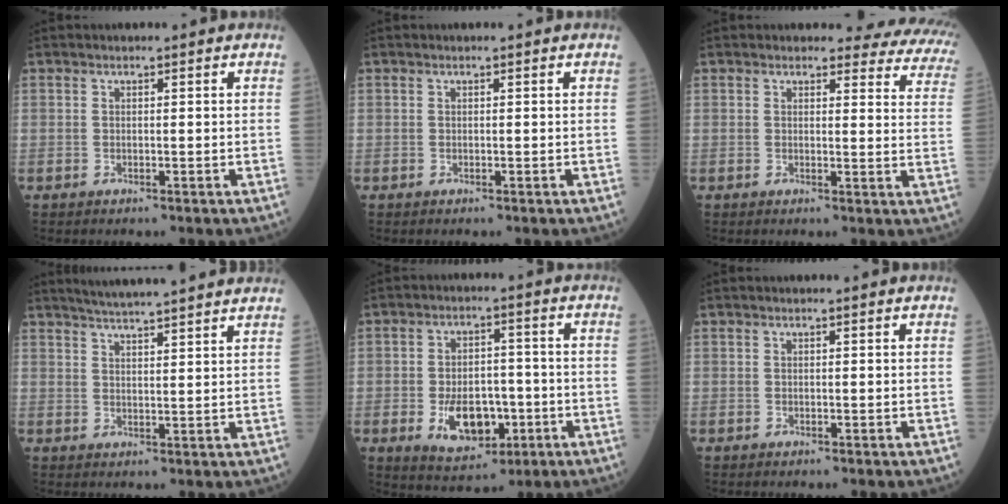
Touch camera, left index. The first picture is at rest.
{"total": 0.0}
{"total": 11.8, "force": [11.1, 3.3, 2.3], "torque": [0.021, -0.061, 0.076]}
{"total": 12.7, "force": [11.5, -0.2, 5.4], "torque": [-0.085, 0.019, 0.150]}
{"total": 9.0, "force": [-2.9, 5.4, 6.5], "torque": [-0.114, 0.002, -0.040]}
{"total": 0.0}